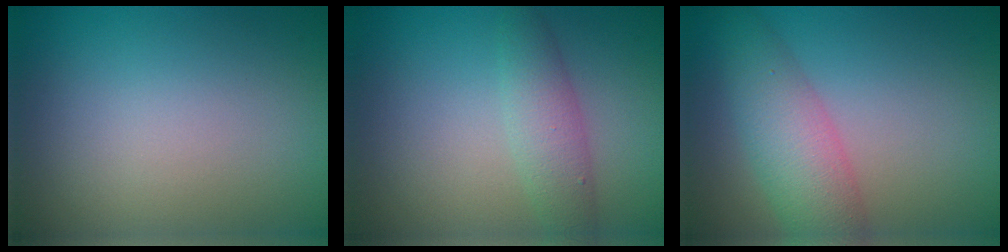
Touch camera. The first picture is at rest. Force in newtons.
{"total": 3.1, "press": 3.1, "slide": 0.1}
{"total": 5.3, "press": 5.3, "slide": 0.2}